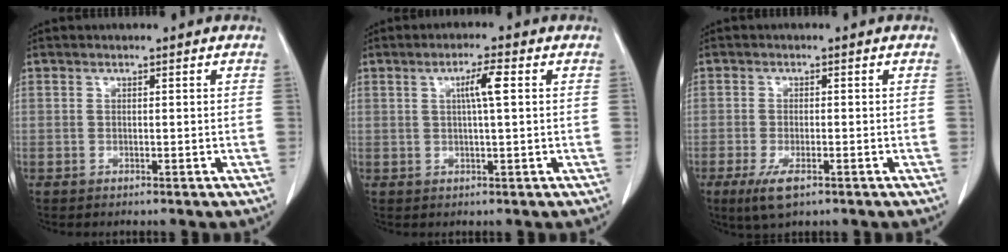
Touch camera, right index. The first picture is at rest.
{"total": 3.8, "force": [0.9, -0.1, 3.7], "torque": [-0.065, 0.002, 0.015]}
{"total": 4.6, "force": [-2.5, 1.3, 3.6], "torque": [-0.072, -0.010, -0.038]}